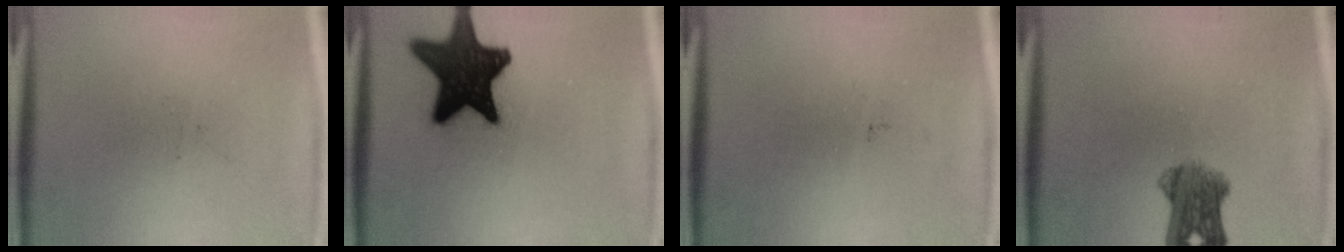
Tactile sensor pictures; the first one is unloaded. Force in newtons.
{"total": 18.5}
{"total": 0.0}
{"total": 5.7}